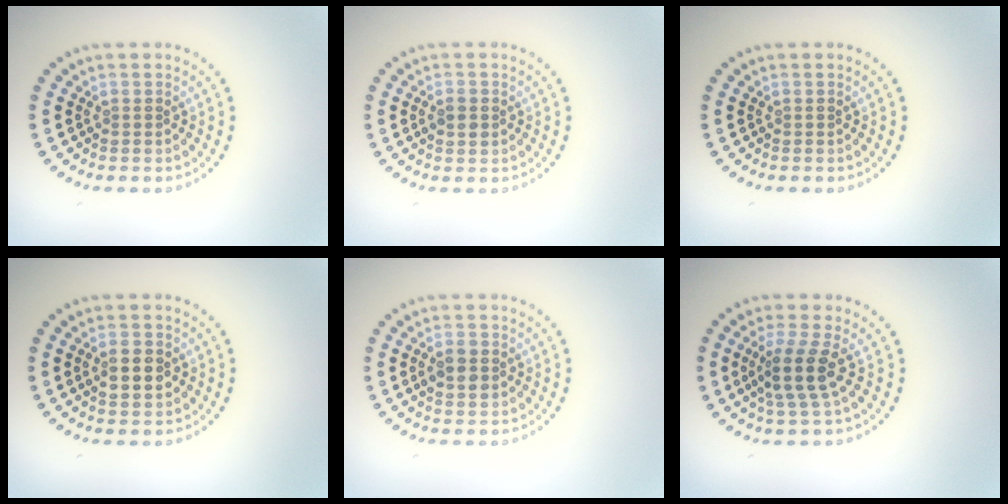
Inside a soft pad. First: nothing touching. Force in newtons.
{"total": 1.6, "press": 1.6, "slide": 0.1}
{"total": 0.0}
{"total": 2.7, "press": 2.7, "slide": 0.2}
{"total": 2.5, "press": 2.4, "slide": 0.1}
{"total": 3.5, "press": 2.8, "slide": 2.2}